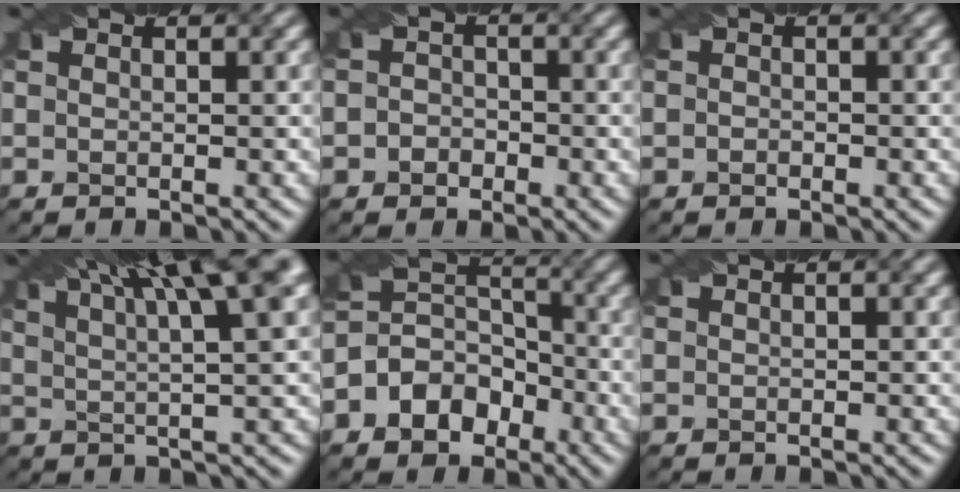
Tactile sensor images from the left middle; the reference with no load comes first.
{"total": 1.7, "force": [-0.6, 1.5, 0.5], "torque": [0.005, -0.002, -0.017]}
{"total": 0.6, "force": [-0.3, 0.5, 0.3], "torque": [-0.006, -0.004, -0.007]}
{"total": 12.9, "force": [7.6, 3.4, 9.9], "torque": [-0.115, 0.041, 0.092]}
{"total": 6.1, "force": [-3.0, 4.6, 2.5], "torque": [-0.032, 0.010, -0.064]}
{"total": 0.0}